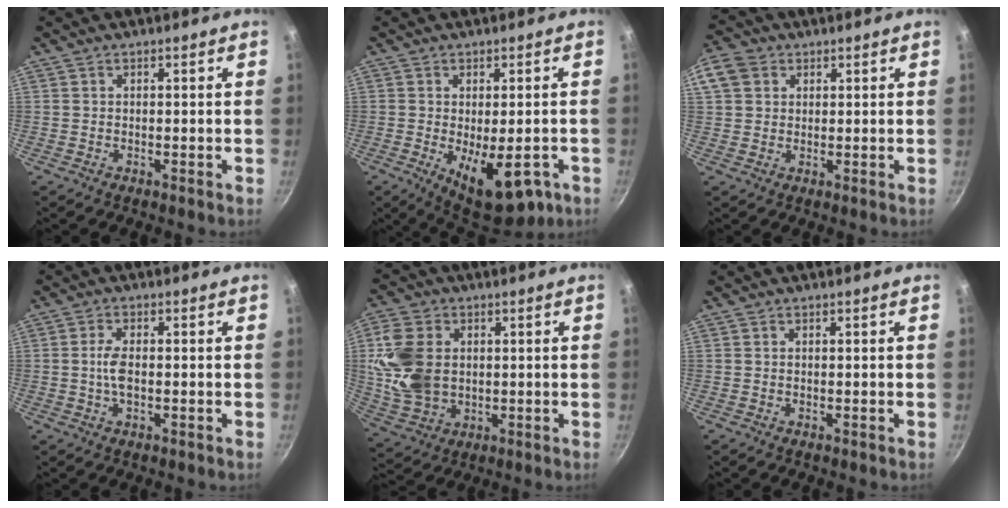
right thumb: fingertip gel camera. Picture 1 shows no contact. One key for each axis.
{"total": 13.4, "fx": -4.7, "fy": 6.1, "fz": 11.0, "tx": -0.120, "ty": -0.008, "tz": -0.048}
{"total": 7.4, "fx": 2.5, "fy": 5.9, "fz": 3.5, "tx": -0.059, "ty": 0.006, "tz": 0.036}
{"total": 4.1, "fx": -0.3, "fy": 1.9, "fz": 3.7, "tx": -0.077, "ty": 0.002, "tz": -0.012}
{"total": 13.0, "fx": 1.4, "fy": 9.6, "fz": 8.7, "tx": -0.157, "ty": -0.006, "tz": 0.037}
{"total": 0.0}